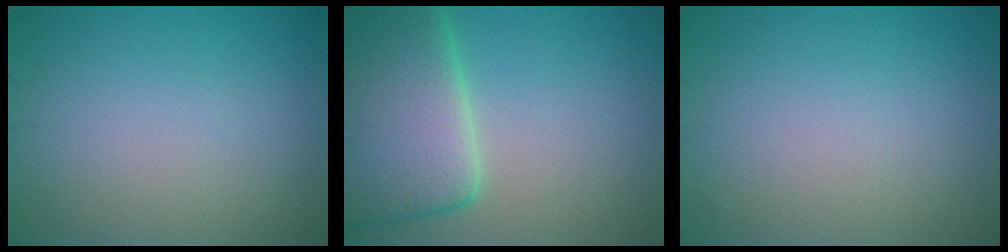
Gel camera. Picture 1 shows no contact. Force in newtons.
{"total": 11.3, "press": 11.3, "slide": 1.0}
{"total": 0.0}